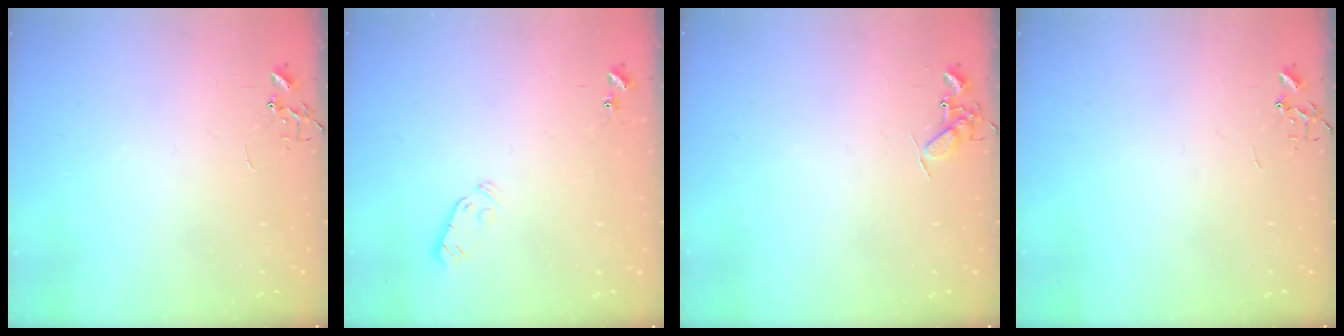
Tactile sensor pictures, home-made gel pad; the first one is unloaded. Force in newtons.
{"total": 3.8, "press": 3.7, "slide": 0.8}
{"total": 7.2, "press": 7.2, "slide": 0.9}
{"total": 0.0}